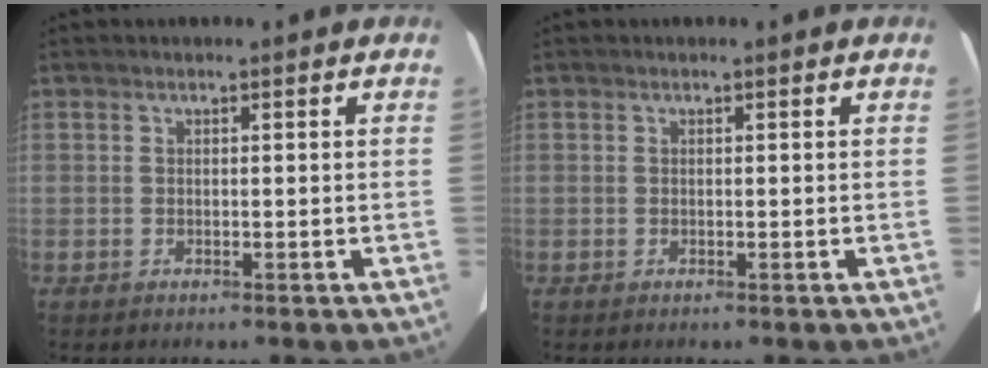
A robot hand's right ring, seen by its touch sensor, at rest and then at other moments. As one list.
[{"total": 0.0}]